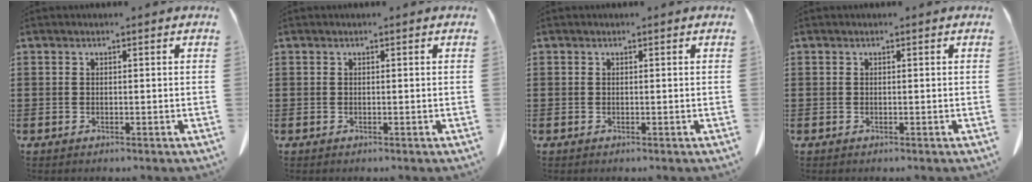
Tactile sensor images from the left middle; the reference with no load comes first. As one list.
[{"total": 0.0}, {"total": 0.0}, {"total": 0.0}]